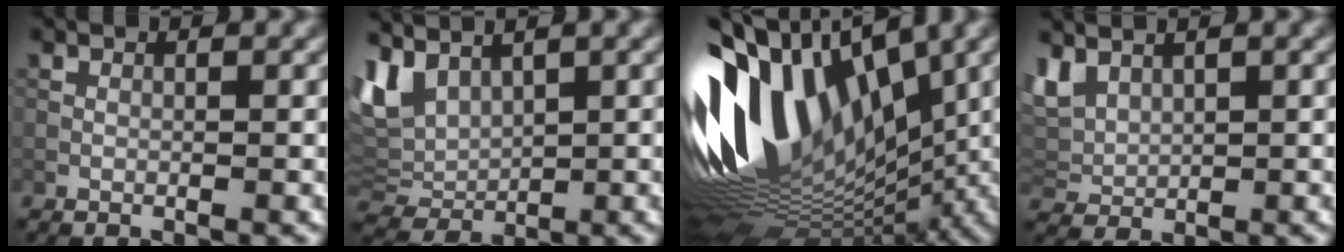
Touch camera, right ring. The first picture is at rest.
{"total": 6.7, "force": [3.0, 3.6, 4.8], "torque": [-0.110, -0.001, 0.058]}
{"total": 16.7, "force": [2.7, 9.5, 13.5], "torque": [-0.265, 0.038, 0.036]}
{"total": 4.0, "force": [2.3, 2.4, 2.3], "torque": [-0.060, 0.004, 0.048]}